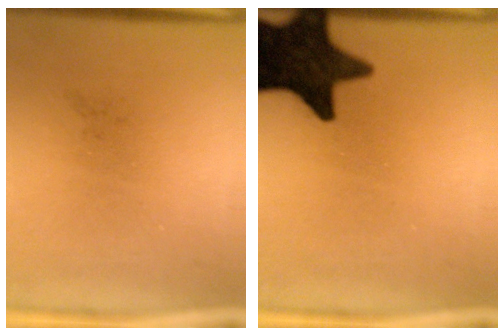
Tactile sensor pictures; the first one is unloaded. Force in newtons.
{"total": 16.4}